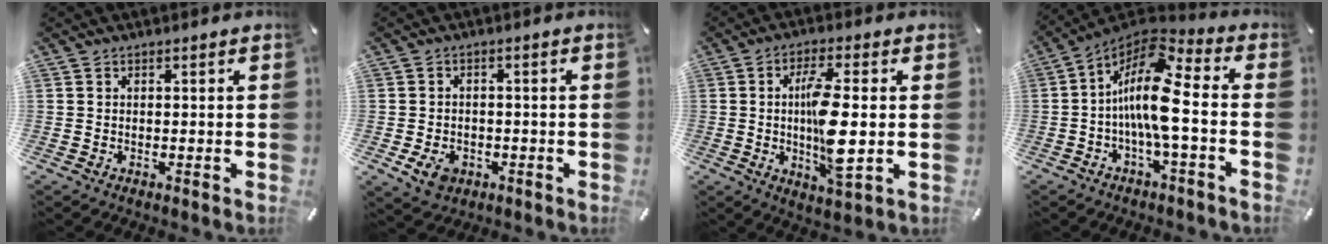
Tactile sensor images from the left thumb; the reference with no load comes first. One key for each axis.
{"total": 5.2, "fx": -2.1, "fy": 4.1, "fz": 2.5, "tx": -0.051, "ty": 0.002, "tz": -0.041}
{"total": 11.7, "fx": -0.1, "fy": 3.2, "fz": 11.2, "tx": -0.221, "ty": -0.016, "tz": -0.007}
{"total": 15.7, "fx": -1.5, "fy": 5.2, "fz": 14.7, "tx": -0.313, "ty": -0.017, "tz": -0.035}